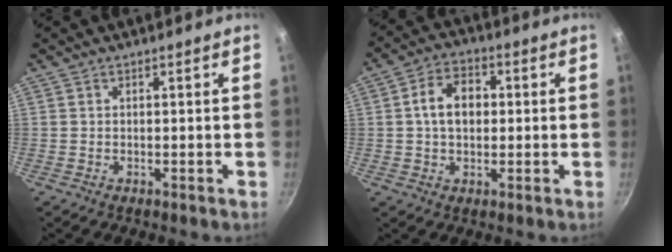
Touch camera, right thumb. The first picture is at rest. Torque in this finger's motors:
{"motor_torque": [0.27, 1.81, 1.19, -0.16, 0.17]}